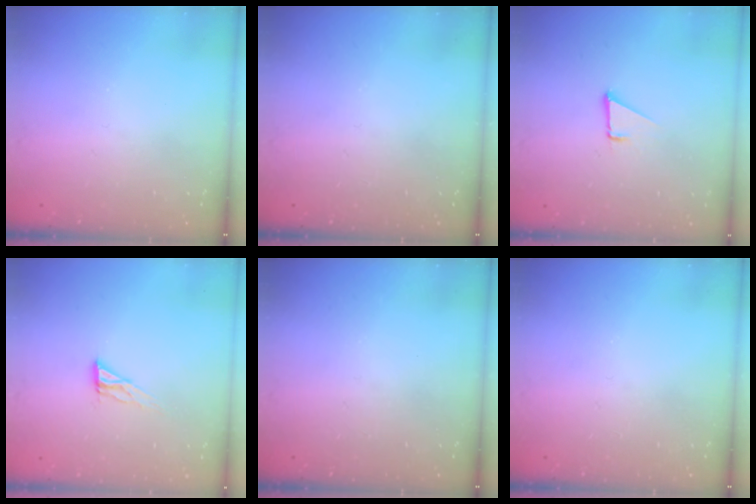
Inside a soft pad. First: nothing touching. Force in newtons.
{"total": 0.0}
{"total": 1.7, "press": 1.7, "slide": 0.1}
{"total": 6.9, "press": 6.8, "slide": 0.5}
{"total": 0.0}
{"total": 0.0}